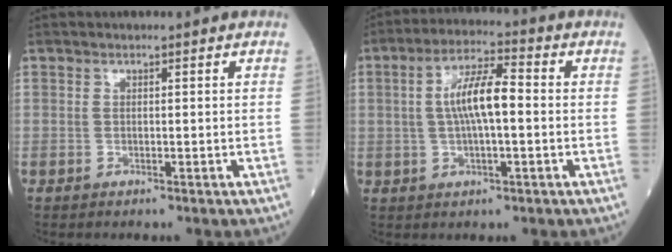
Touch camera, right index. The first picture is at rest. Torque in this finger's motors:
{"motor_torque": [0.26, -0.09, 0.24, 0.13]}